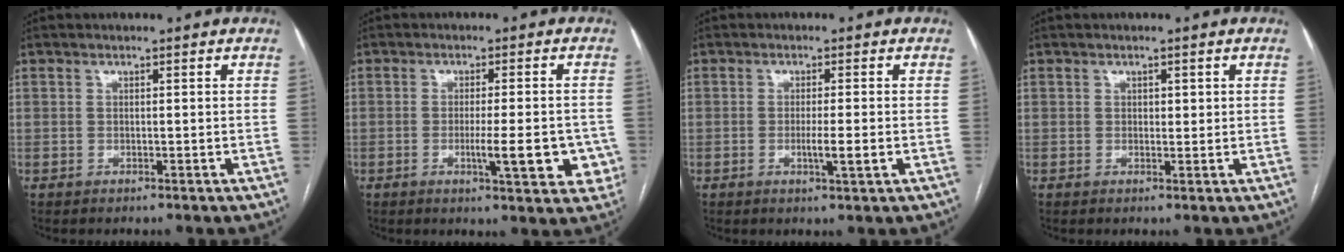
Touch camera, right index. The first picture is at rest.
{"total": 8.6, "force": [-2.4, 1.7, 8.0], "torque": [-0.100, -0.007, -0.029]}
{"total": 3.3, "force": [-0.8, 0.0, 3.2], "torque": [-0.057, -0.007, -0.013]}
{"total": 1.1, "force": [0.5, 0.7, 0.7], "torque": [-0.006, -0.001, 0.007]}